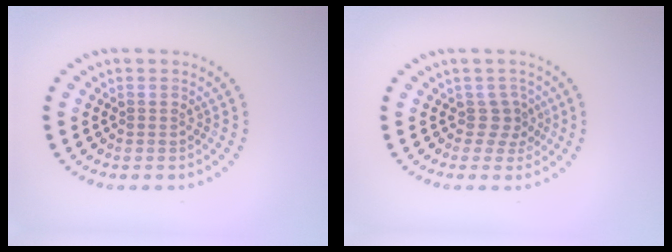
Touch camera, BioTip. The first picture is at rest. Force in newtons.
{"total": 1.9, "press": 1.3, "slide": 1.4}